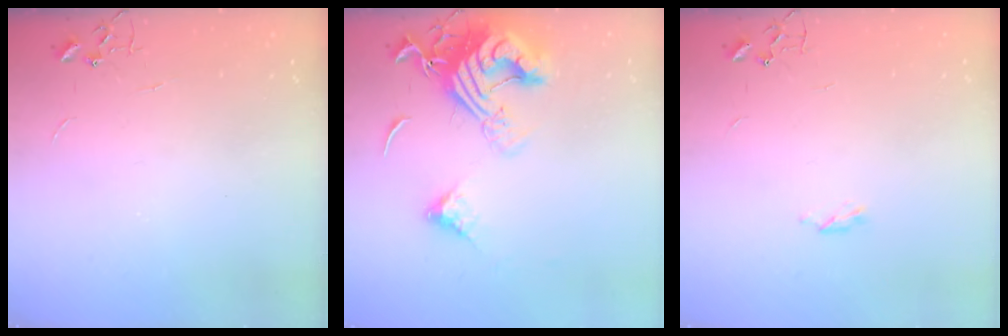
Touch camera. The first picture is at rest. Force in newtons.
{"total": 17.6, "press": 17.5, "slide": 2.0}
{"total": 3.4, "press": 3.3, "slide": 0.6}